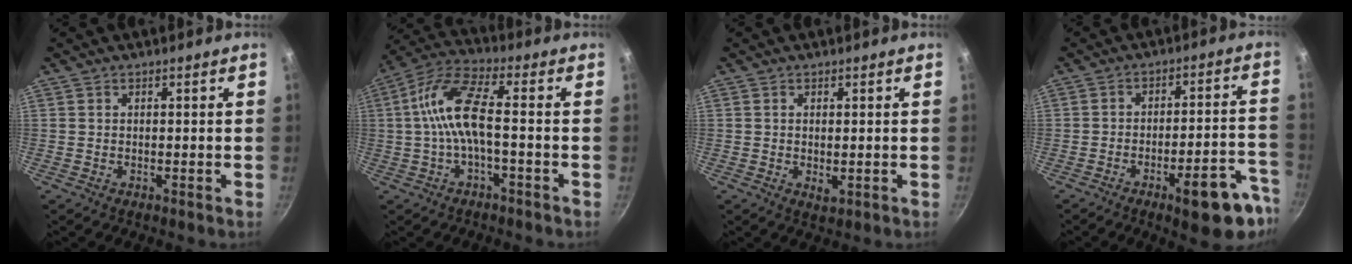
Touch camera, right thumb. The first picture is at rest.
{"total": 10.2, "force": [-1.2, 3.4, 9.5], "torque": [-0.208, 0.036, -0.034]}
{"total": 1.9, "force": [0.0, 0.9, 1.6], "torque": [-0.027, -0.005, 0.003]}
{"total": 14.8, "force": [-8.1, 4.6, 11.4], "torque": [-0.103, 0.049, -0.104]}